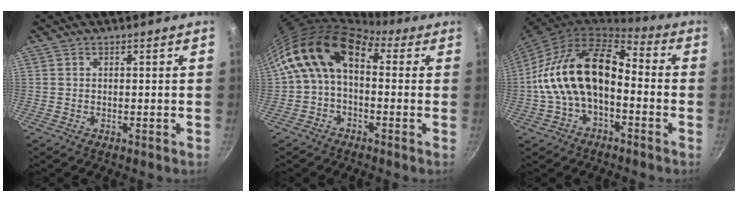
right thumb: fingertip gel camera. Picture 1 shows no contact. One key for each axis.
{"total": 13.5, "fx": 2.2, "fy": 8.5, "fz": 10.3, "tx": -0.172, "ty": 0.027, "tz": 0.015}
{"total": 17.1, "fx": -2.1, "fy": 10.4, "fz": 13.4, "tx": -0.226, "ty": 0.051, "tz": -0.049}